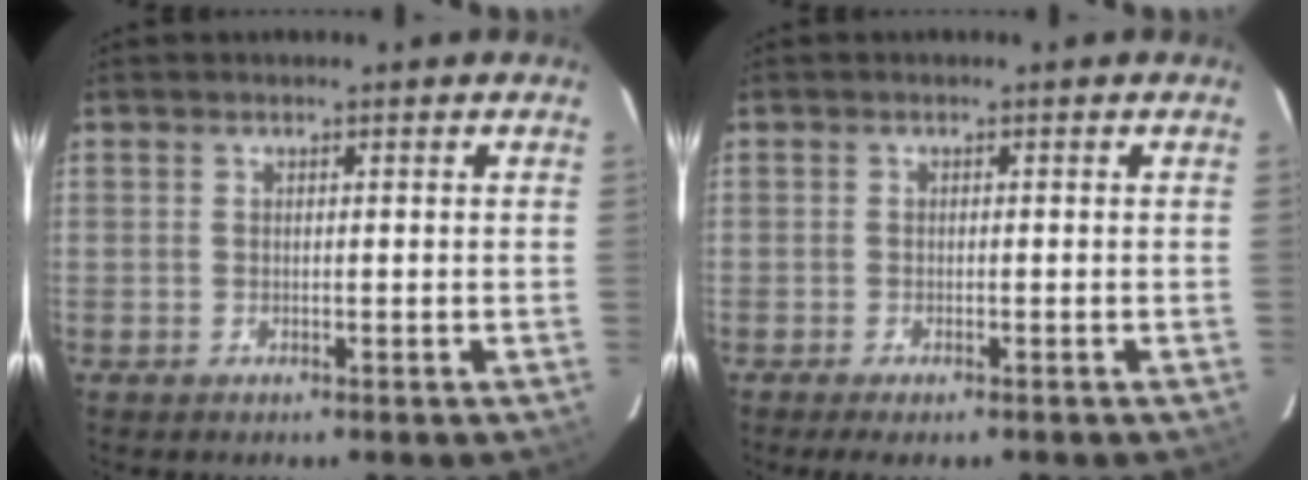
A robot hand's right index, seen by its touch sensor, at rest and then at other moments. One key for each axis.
{"total": 2.9, "fx": -2.3, "fy": 0.5, "fz": 1.7, "tx": -0.039, "ty": -0.012, "tz": -0.040}